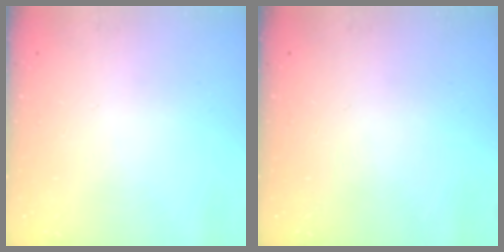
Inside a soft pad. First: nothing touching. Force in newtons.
{"total": 0.0}